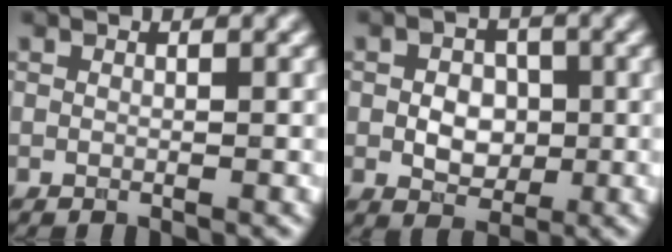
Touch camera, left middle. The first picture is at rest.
{"total": 3.6, "force": [-0.2, 2.7, 2.3], "torque": [-0.037, -0.002, -0.008]}